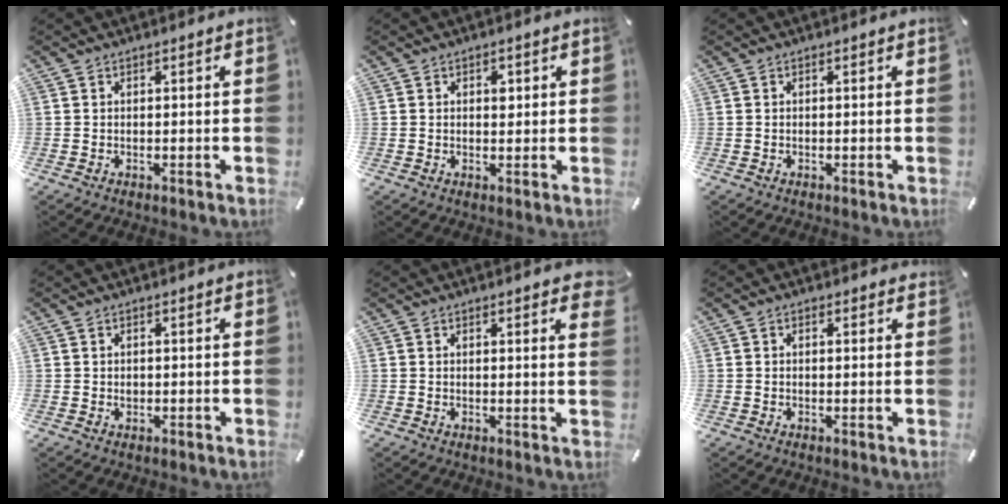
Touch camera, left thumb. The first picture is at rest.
{"total": 2.2, "force": [0.7, 1.6, 1.4], "torque": [-0.007, -0.004, 0.006]}
{"total": 0.0}
{"total": 0.6, "force": [0.1, 0.5, 0.2], "torque": [-0.006, 0.001, 0.002]}
{"total": 2.6, "force": [1.8, 0.5, 1.7], "torque": [-0.016, -0.014, 0.027]}
{"total": 1.1, "force": [0.5, 0.8, 0.4], "torque": [-0.001, 0.001, 0.007]}